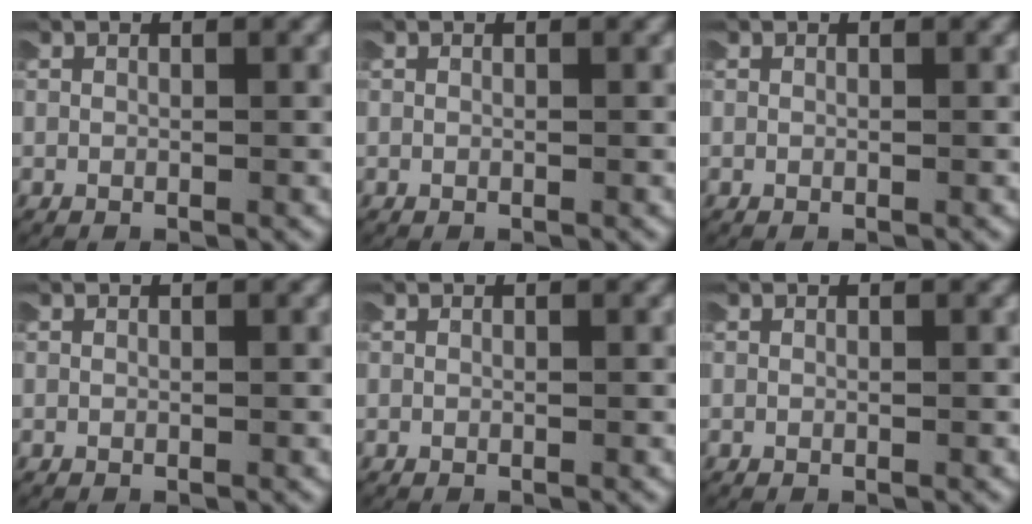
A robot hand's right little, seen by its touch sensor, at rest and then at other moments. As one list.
[{"total": 0.0}, {"total": 0.0}, {"total": 0.0}, {"total": 0.0}, {"total": 0.0}]